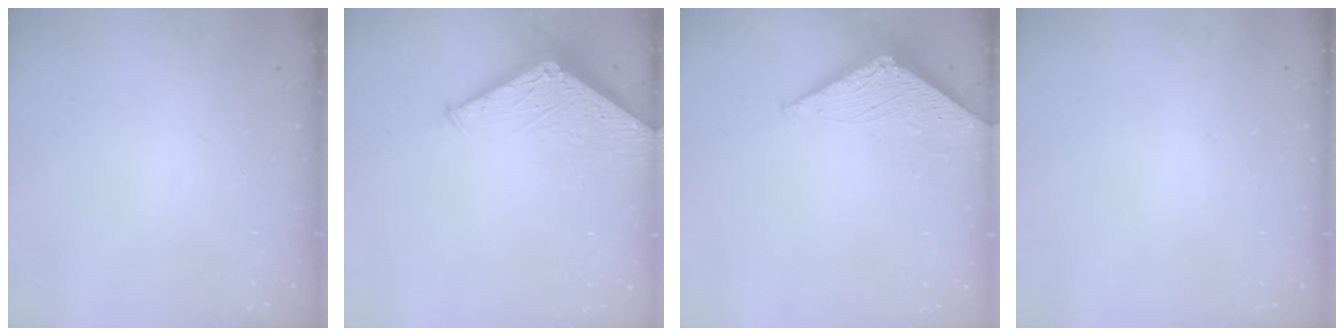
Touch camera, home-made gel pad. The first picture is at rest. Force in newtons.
{"total": 6.5, "press": 6.4, "slide": 0.5}
{"total": 3.0, "press": 2.9, "slide": 0.3}
{"total": 0.0}